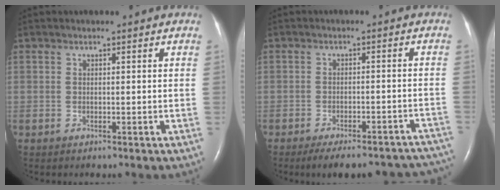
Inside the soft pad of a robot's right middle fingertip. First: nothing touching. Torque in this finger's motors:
{"motor_torque": [0.56, -0.59, 0.03, 0.03]}